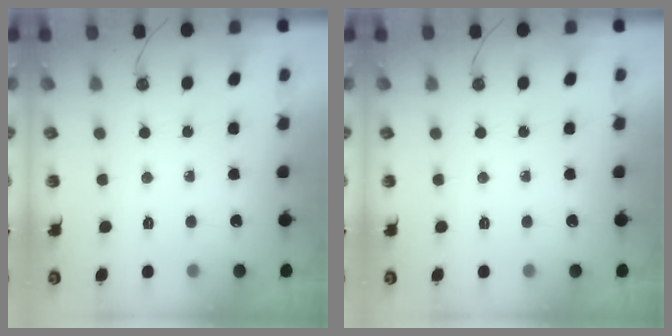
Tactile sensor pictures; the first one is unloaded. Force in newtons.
{"total": 0.0}